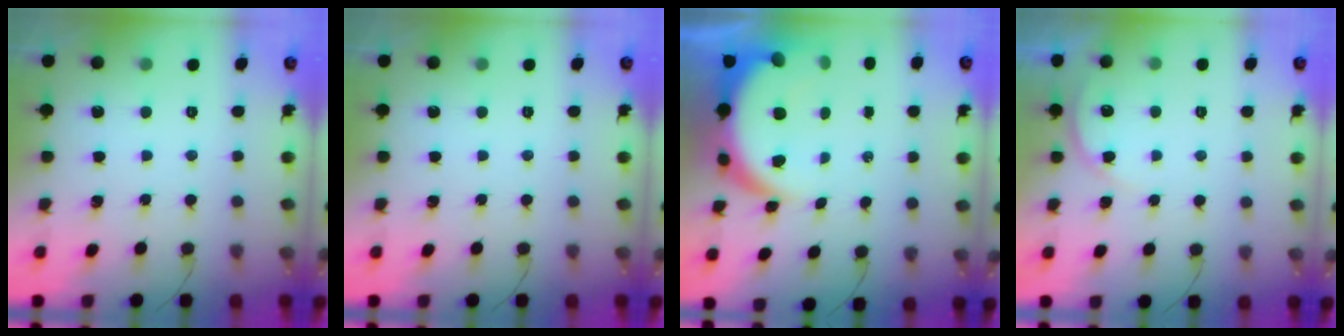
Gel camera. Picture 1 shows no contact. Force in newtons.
{"total": 0.0}
{"total": 9.6, "press": 9.6, "slide": 1.2}
{"total": 3.0, "press": 3.0, "slide": 0.2}